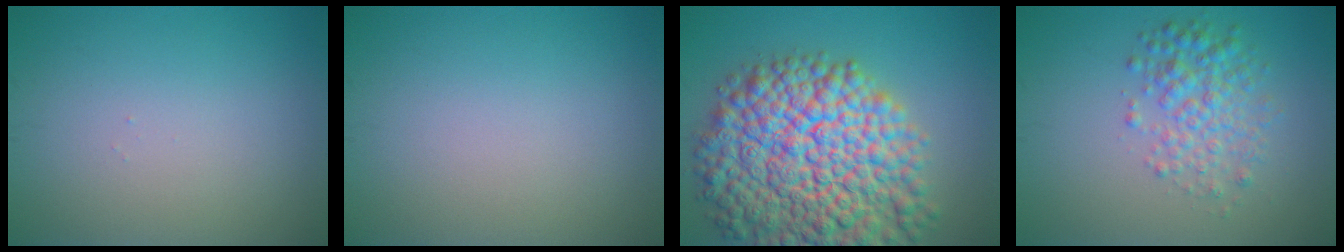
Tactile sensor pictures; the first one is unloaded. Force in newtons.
{"total": 0.0}
{"total": 15.0, "press": 15.0, "slide": 0.7}
{"total": 3.7, "press": 3.7, "slide": 0.0}